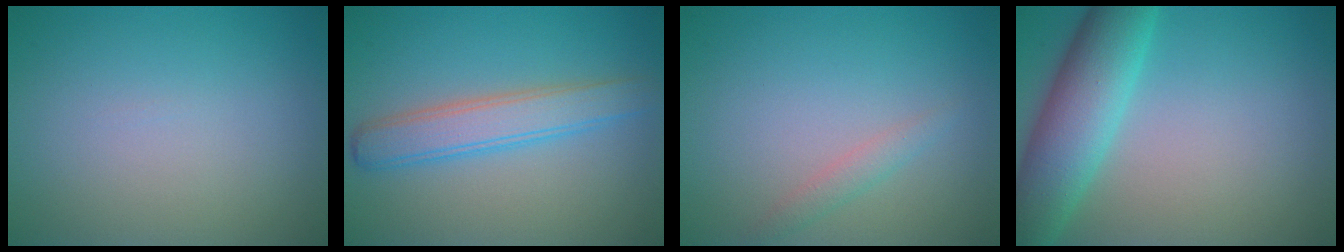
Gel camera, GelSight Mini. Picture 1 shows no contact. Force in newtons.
{"total": 3.9, "press": 3.9, "slide": 0.1}
{"total": 1.3, "press": 1.3, "slide": 0.1}
{"total": 7.0, "press": 7.0, "slide": 0.3}